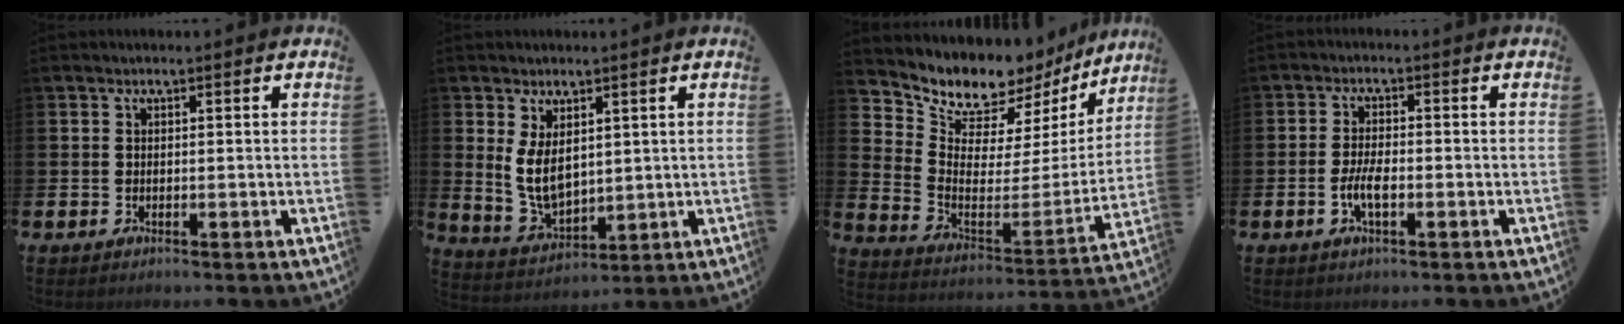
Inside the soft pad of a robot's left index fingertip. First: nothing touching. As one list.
[{"total": 5.6, "force": [2.5, 3.0, 4.1], "torque": [-0.078, -0.016, 0.042]}, {"total": 9.6, "force": [8.8, 3.6, 1.8], "torque": [-0.089, -0.066, 0.156]}, {"total": 3.4, "force": [-1.0, 1.2, 3.0], "torque": [-0.055, -0.002, -0.020]}]